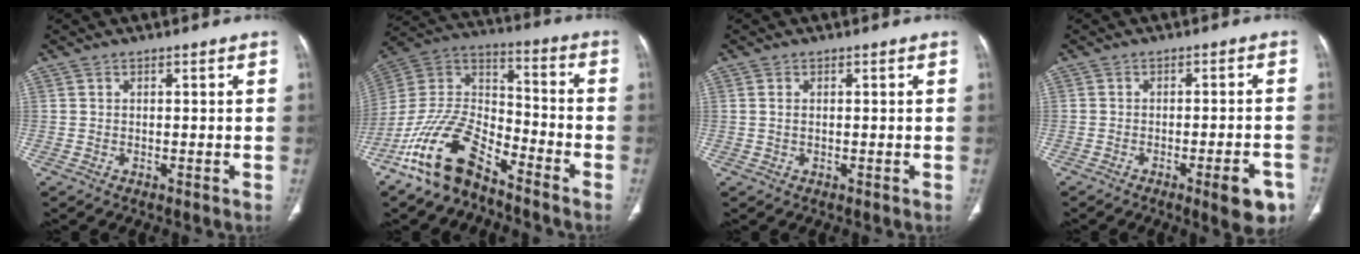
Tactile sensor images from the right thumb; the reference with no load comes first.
{"total": 15.5, "force": [-11.0, 6.4, 8.9], "torque": [-0.160, 0.079, -0.213]}
{"total": 0.9, "force": [0.1, 0.5, 0.7], "torque": [-0.018, 0.001, 0.003]}
{"total": 7.5, "force": [-4.1, 1.8, 6.1], "torque": [-0.062, 0.013, -0.048]}